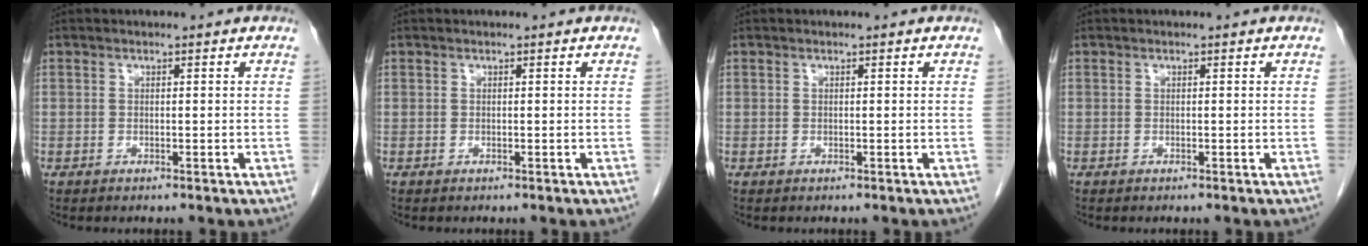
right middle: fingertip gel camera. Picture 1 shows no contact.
{"total": 0.0}
{"total": 0.0}
{"total": 0.0}